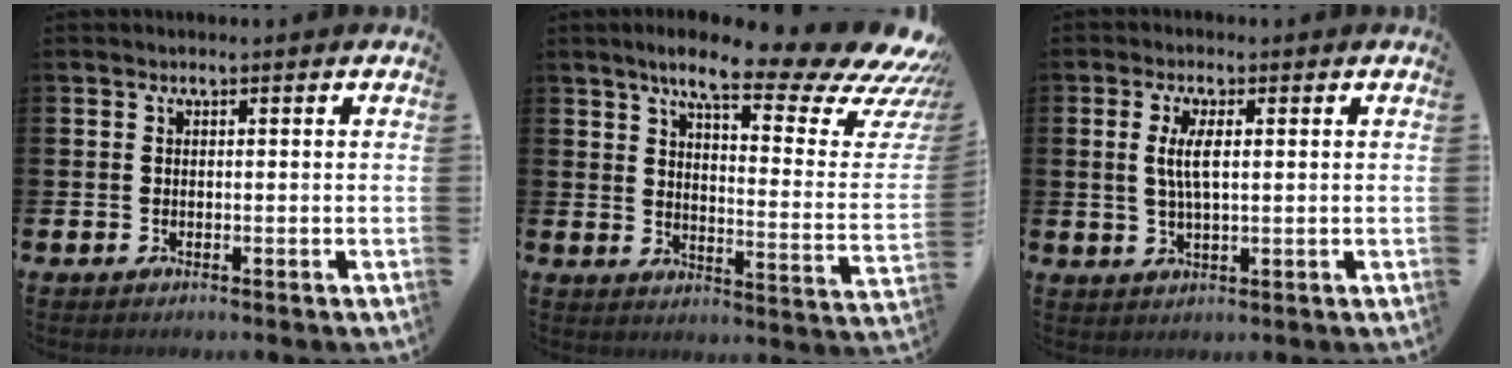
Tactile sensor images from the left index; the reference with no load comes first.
{"total": 12.1, "force": [8.9, 2.7, 7.8], "torque": [-0.131, -0.063, 0.136]}
{"total": 3.8, "force": [1.1, 1.3, 3.4], "torque": [-0.058, 0.001, 0.014]}